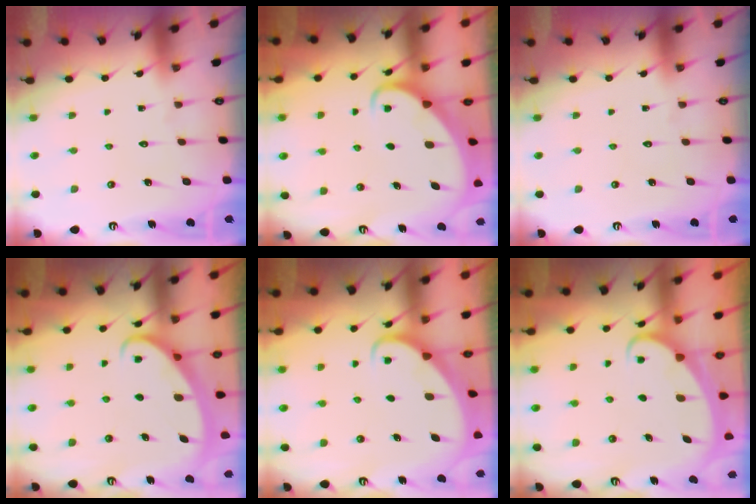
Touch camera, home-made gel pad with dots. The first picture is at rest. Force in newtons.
{"total": 2.4, "press": 2.4, "slide": 0.2}
{"total": 0.0}
{"total": 2.7, "press": 2.7, "slide": 0.4}
{"total": 2.1, "press": 2.1, "slide": 0.2}
{"total": 2.0, "press": 2.0, "slide": 0.3}